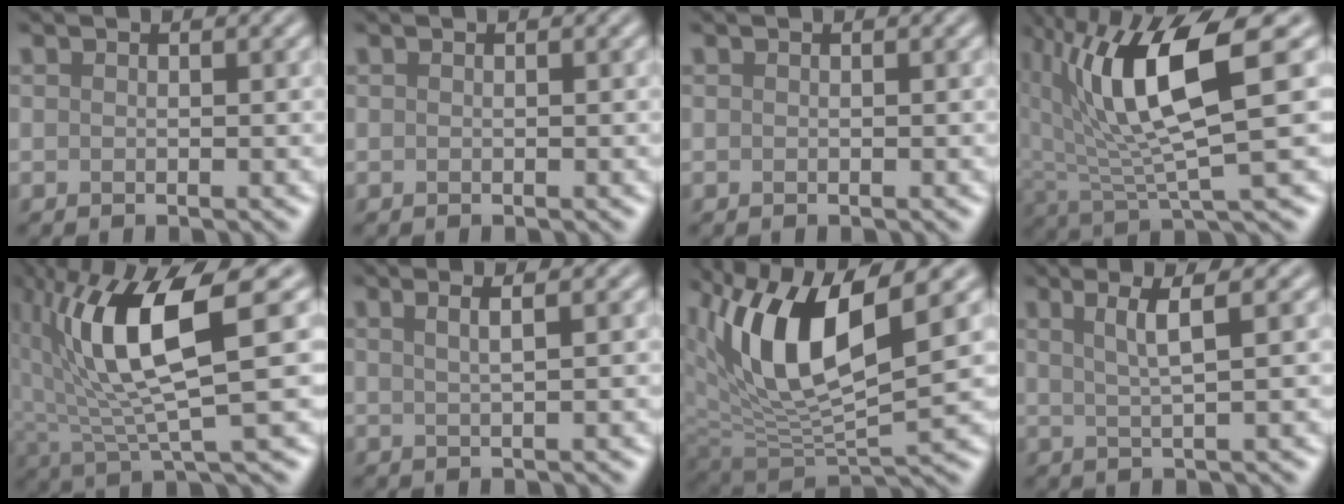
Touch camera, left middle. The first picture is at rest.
{"total": 0.0}
{"total": 0.0}
{"total": 9.0, "force": [2.4, 2.5, 8.3], "torque": [-0.157, -0.006, 0.052]}
{"total": 8.9, "force": [1.7, 2.3, 8.4], "torque": [-0.160, -0.005, 0.043]}
{"total": 3.0, "force": [1.5, 1.2, 2.4], "torque": [-0.014, 0.012, -0.006]}
{"total": 10.4, "force": [3.4, 4.2, 8.9], "torque": [-0.171, -0.011, 0.071]}
{"total": 3.2, "force": [1.2, 0.3, 3.0], "torque": [-0.047, 0.000, 0.028]}